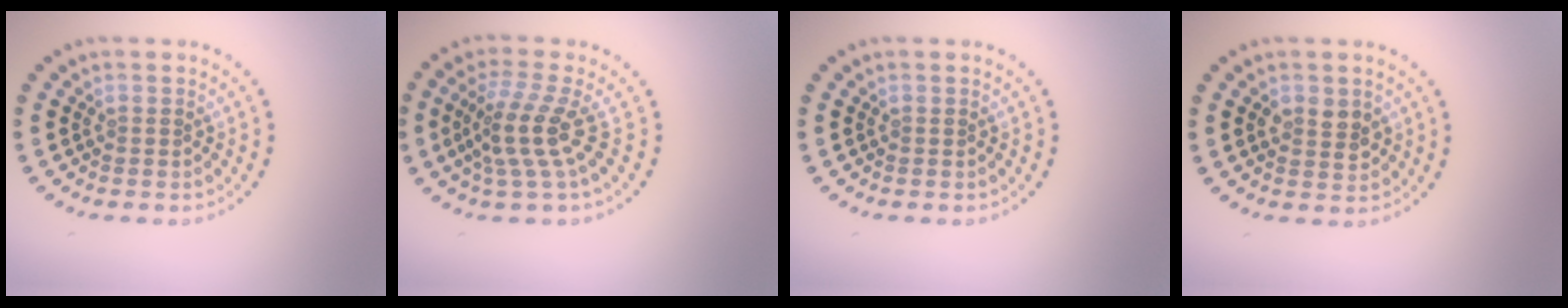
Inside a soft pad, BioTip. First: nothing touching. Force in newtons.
{"total": 3.7, "press": 2.6, "slide": 2.6}
{"total": 0.0}
{"total": 2.2, "press": 2.1, "slide": 0.2}